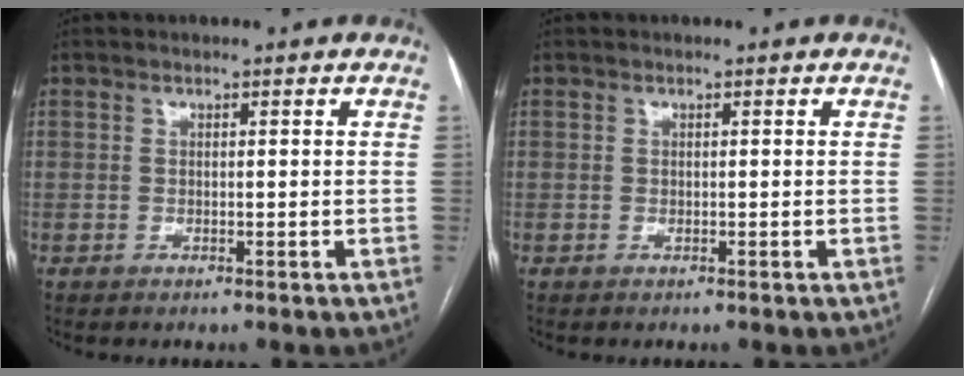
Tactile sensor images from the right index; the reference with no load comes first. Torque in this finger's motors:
{"motor_torque": [0.02, 0.02, 0.04, 0.01]}